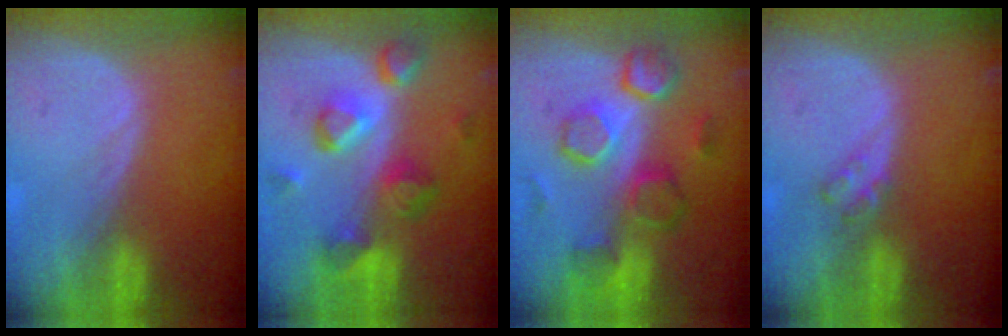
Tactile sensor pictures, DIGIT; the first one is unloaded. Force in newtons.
{"total": 9.4, "press": 8.2, "slide": 4.6}
{"total": 9.3, "press": 9.0, "slide": 2.3}
{"total": 2.0, "press": 2.0, "slide": 0.2}